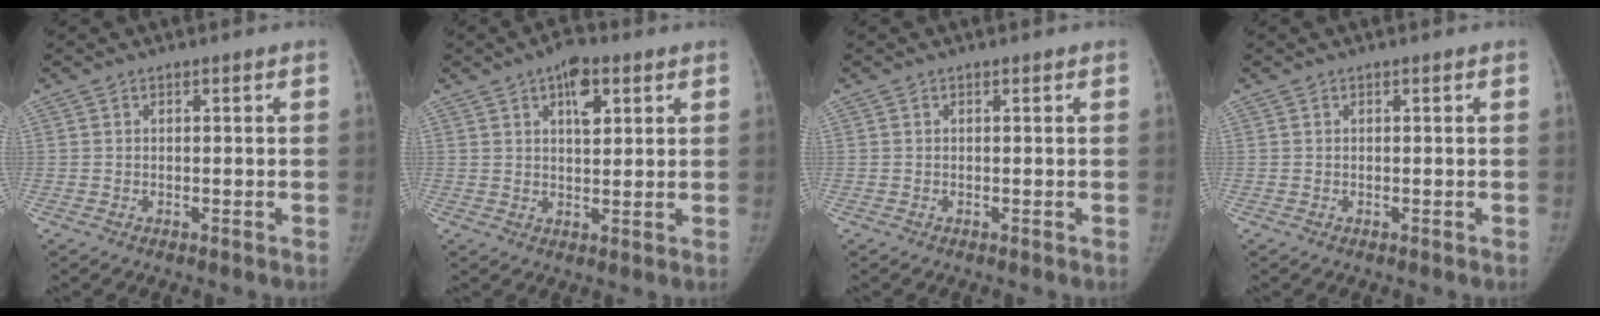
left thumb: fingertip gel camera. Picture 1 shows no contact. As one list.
[{"total": 6.6, "force": [3.1, 3.2, 4.8], "torque": [-0.055, -0.009, 0.045]}, {"total": 0.0}, {"total": 0.0}]